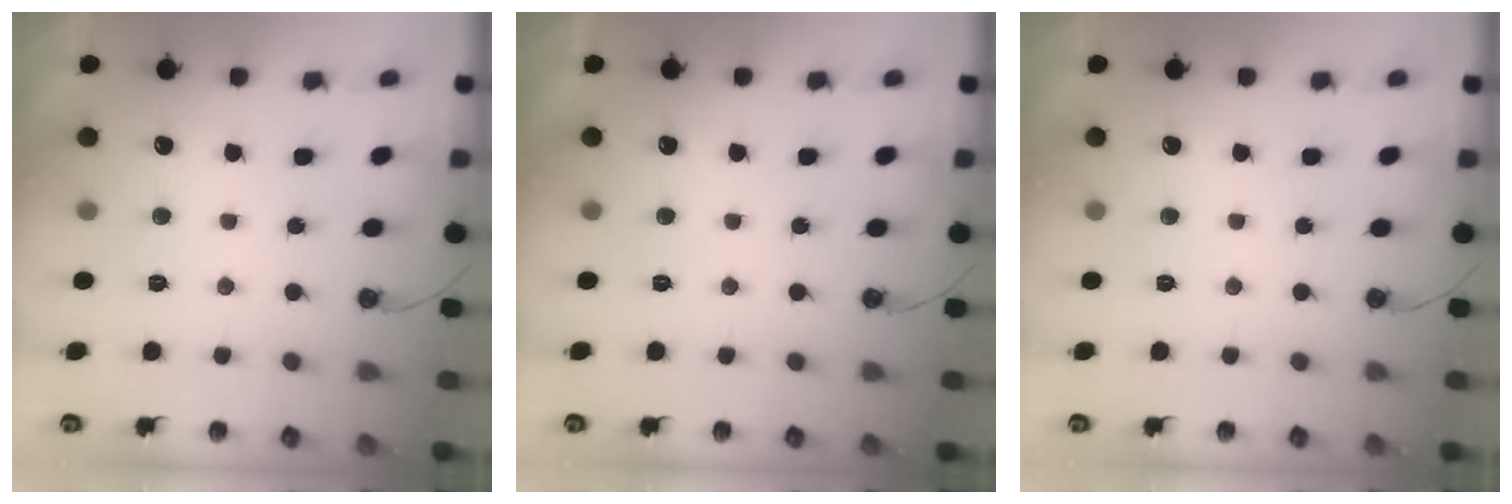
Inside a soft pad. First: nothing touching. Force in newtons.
{"total": 0.0}
{"total": 0.0}